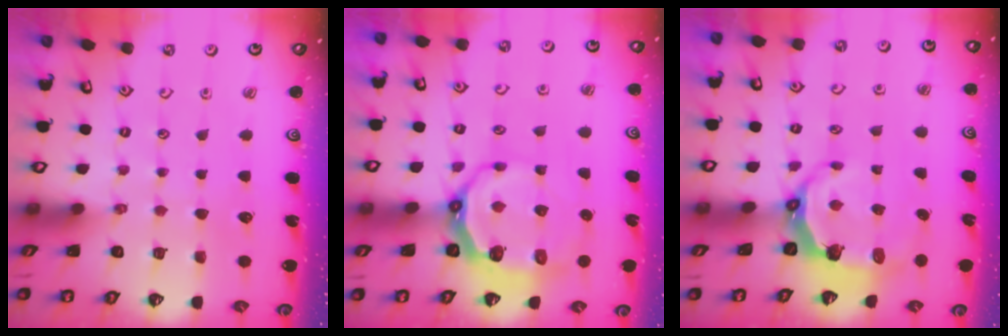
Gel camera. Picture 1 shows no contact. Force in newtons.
{"total": 8.8, "press": 7.9, "slide": 3.9}
{"total": 6.8, "press": 5.2, "slide": 4.4}